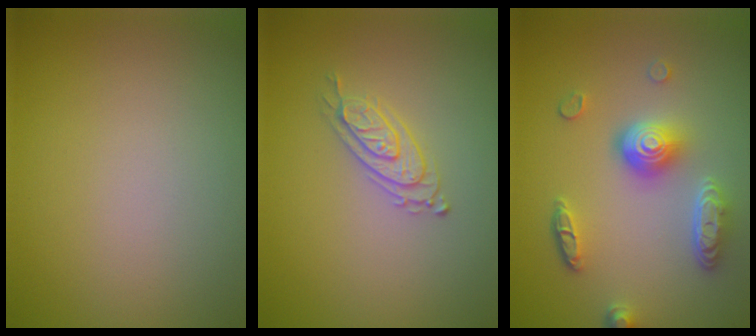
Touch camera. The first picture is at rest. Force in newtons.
{"total": 2.3, "press": 2.1, "slide": 0.9}
{"total": 4.9, "press": 3.7, "slide": 3.3}